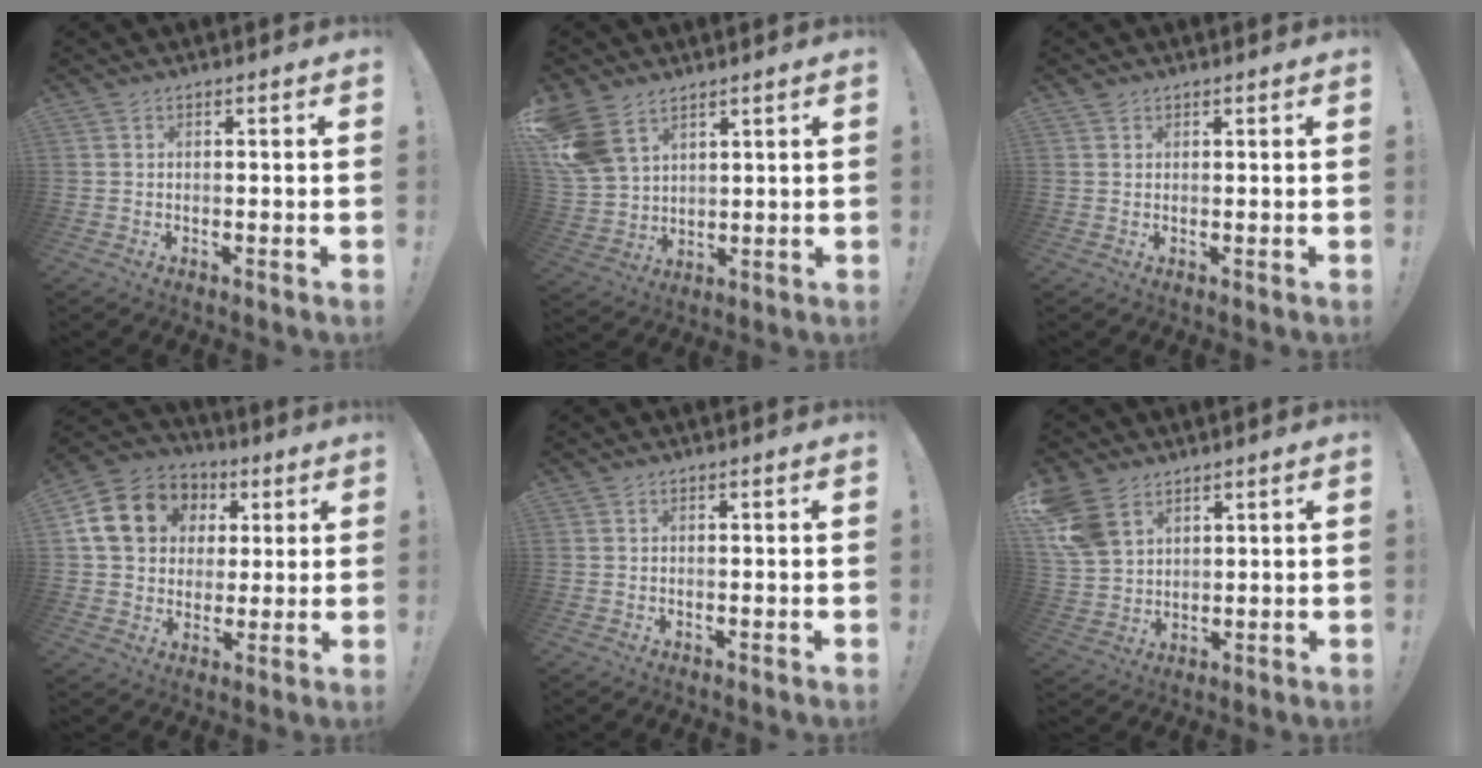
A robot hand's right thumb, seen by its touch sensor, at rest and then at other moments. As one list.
[{"total": 11.3, "force": [7.1, 7.1, 5.3], "torque": [-0.112, -0.038, 0.145]}, {"total": 1.0, "force": [0.8, 0.6, 0.1], "torque": [-0.001, -0.001, 0.017]}, {"total": 16.6, "force": [4.9, 13.7, 7.9], "torque": [-0.113, -0.004, 0.108]}, {"total": 0.0}, {"total": 10.5, "force": [6.0, 7.0, 5.0], "torque": [-0.110, -0.023, 0.124]}]